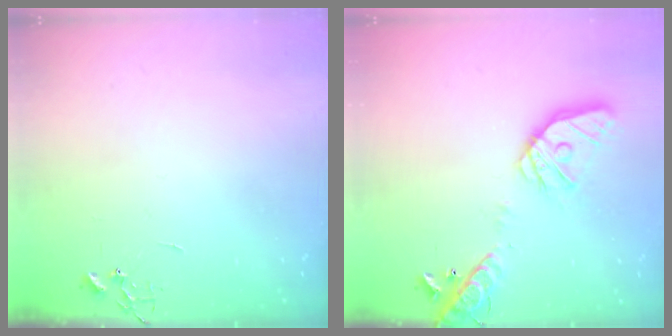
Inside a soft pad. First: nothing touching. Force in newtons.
{"total": 16.7, "press": 16.5, "slide": 2.5}